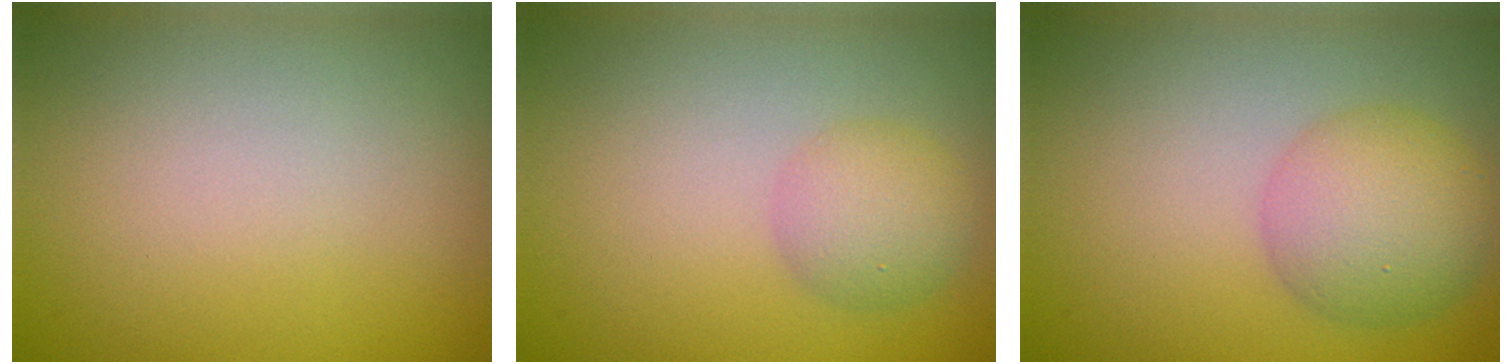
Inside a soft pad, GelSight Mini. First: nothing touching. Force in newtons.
{"total": 2.8, "press": 2.8, "slide": 0.0}
{"total": 4.8, "press": 4.8, "slide": 0.1}